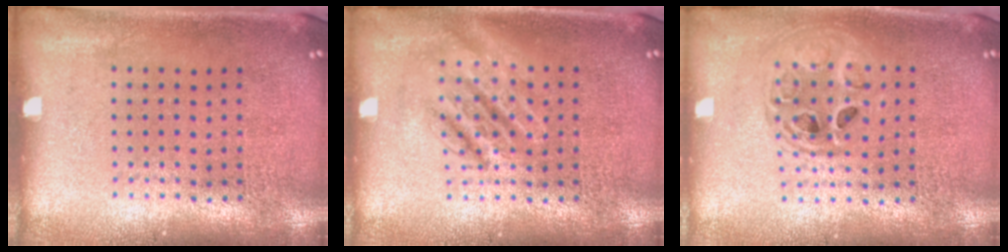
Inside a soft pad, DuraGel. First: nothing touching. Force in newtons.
{"total": 2.8, "press": 2.8, "slide": 0.4}
{"total": 1.5, "press": 1.2, "slide": 0.8}